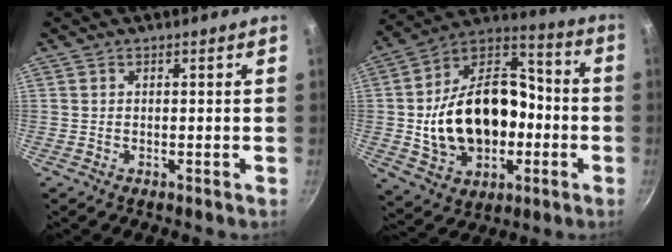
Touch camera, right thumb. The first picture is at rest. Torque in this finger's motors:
{"motor_torque": [1.25, 3.76, 1.81, -0.41, 0.27]}